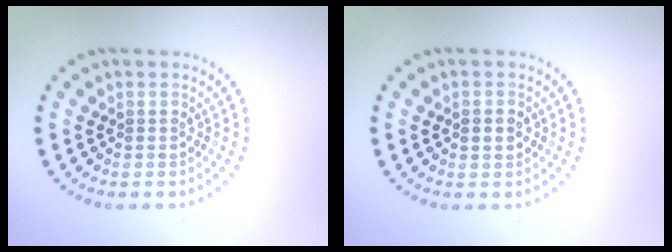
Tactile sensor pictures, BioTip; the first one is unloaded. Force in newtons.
{"total": 1.1, "press": 1.1, "slide": 0.1}